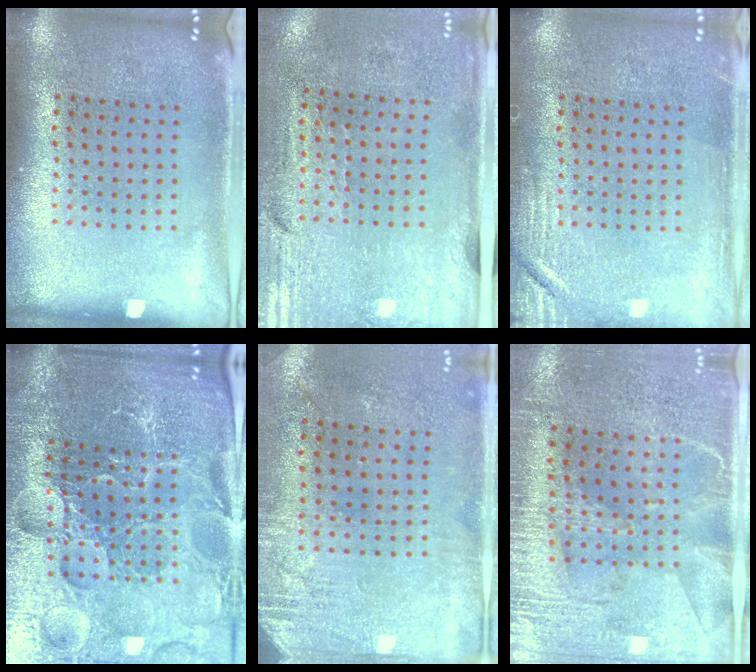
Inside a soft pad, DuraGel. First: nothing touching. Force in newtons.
{"total": 3.0, "press": 2.5, "slide": 1.6}
{"total": 2.5, "press": 2.5, "slide": 0.4}
{"total": 5.1, "press": 4.8, "slide": 1.7}
{"total": 2.8, "press": 2.4, "slide": 1.5}
{"total": 3.0, "press": 2.7, "slide": 1.3}